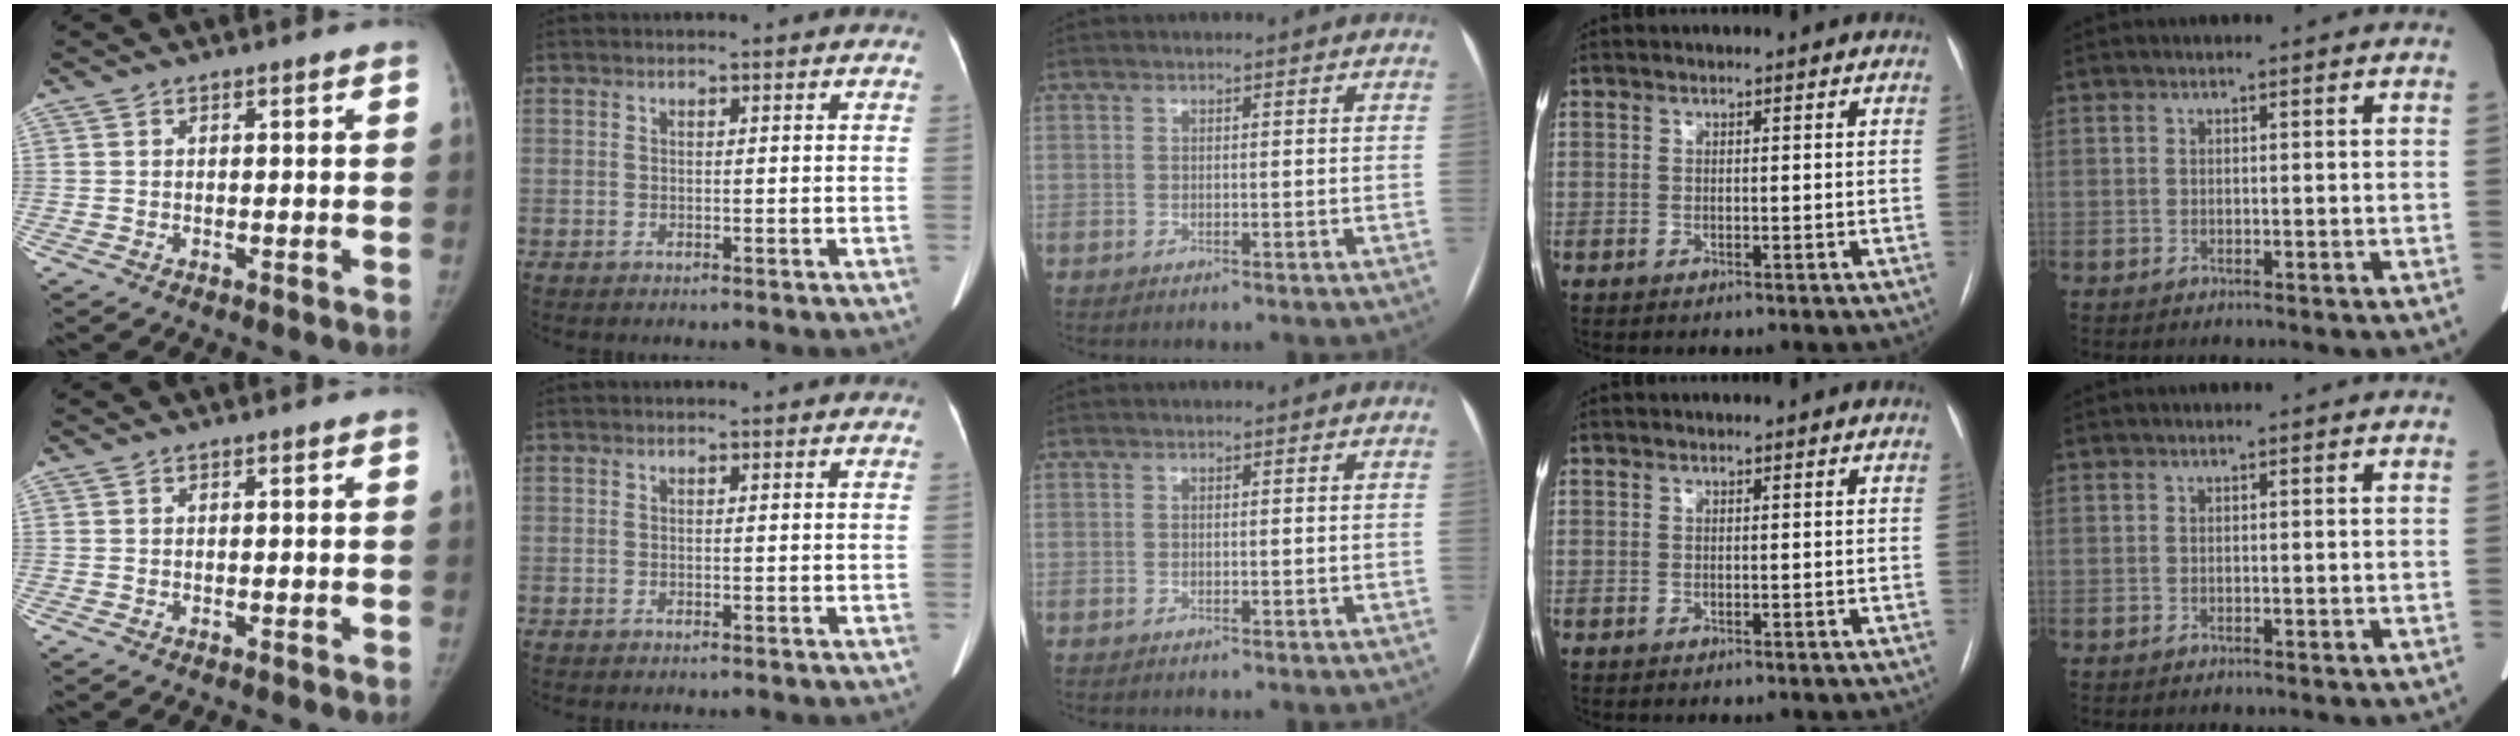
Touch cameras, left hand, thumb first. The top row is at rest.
{}